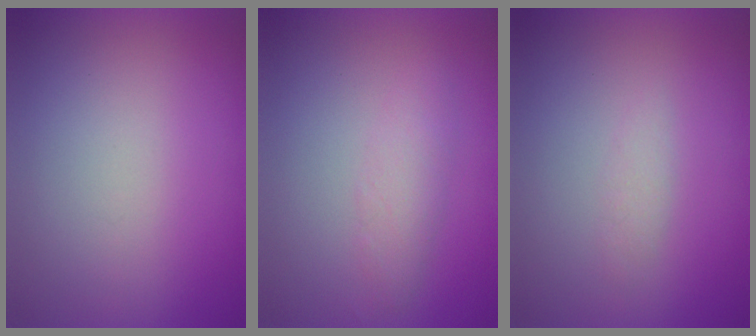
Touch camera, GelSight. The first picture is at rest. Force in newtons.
{"total": 2.4}
{"total": 1.3}